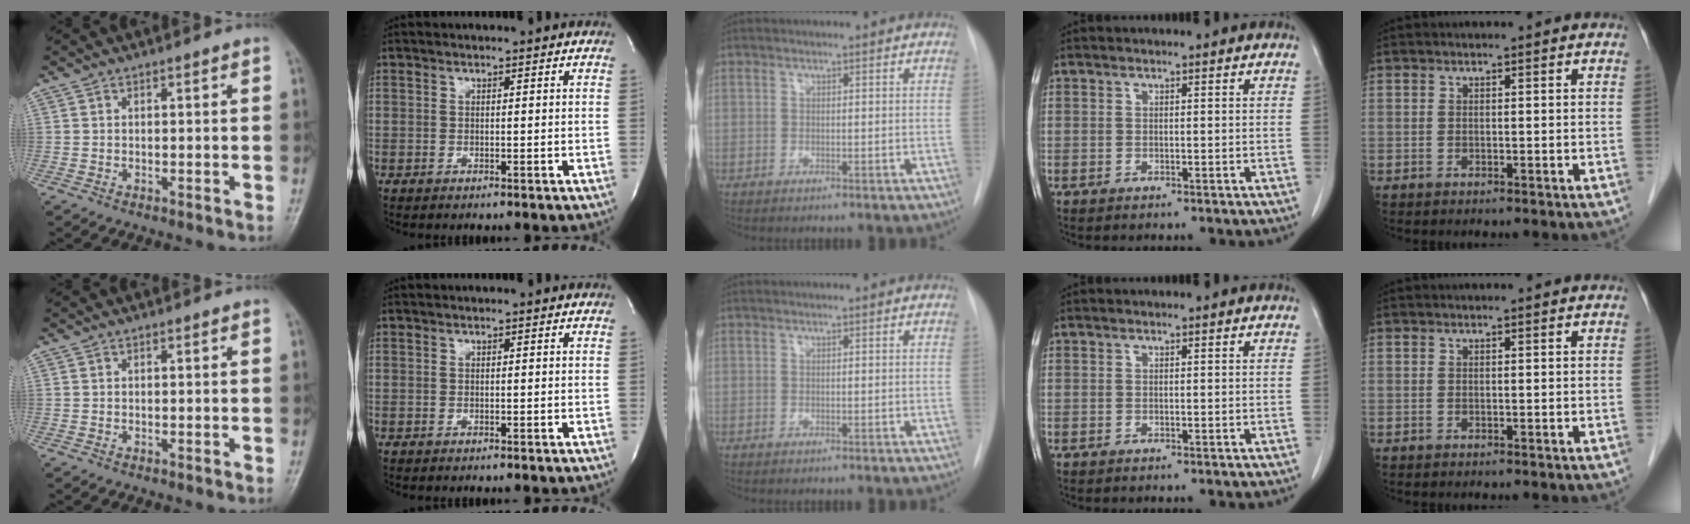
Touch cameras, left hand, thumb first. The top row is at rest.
{}